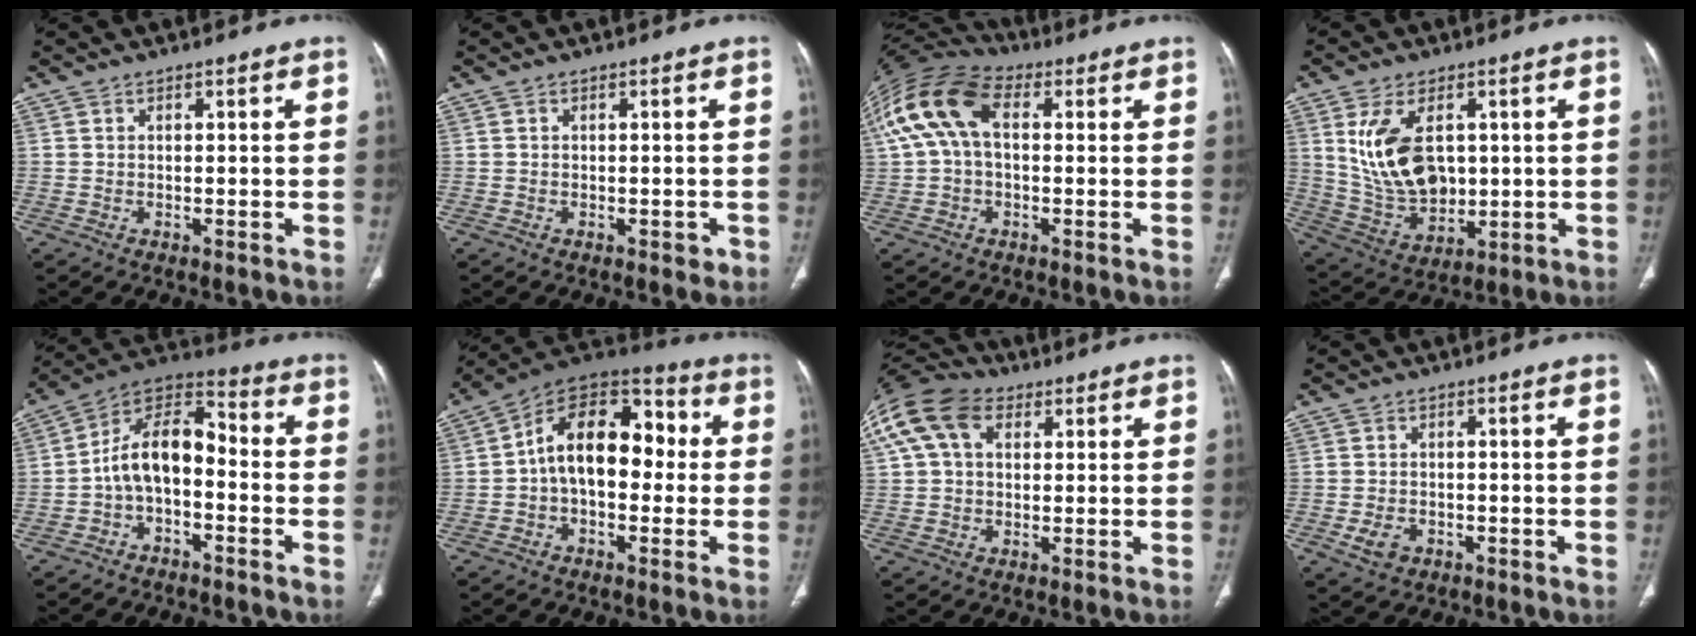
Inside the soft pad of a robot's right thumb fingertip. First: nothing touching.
{"total": 1.1, "force": [-0.5, 0.8, 0.7], "torque": [-0.005, 0.000, -0.003]}
{"total": 14.4, "force": [2.6, 8.8, 11.1], "torque": [-0.234, 0.044, 0.041]}
{"total": 13.8, "force": [2.9, 8.7, 10.4], "torque": [-0.178, -0.013, 0.074]}
{"total": 11.2, "force": [-2.5, 6.4, 8.8], "torque": [-0.142, 0.064, -0.056]}
{"total": 16.1, "force": [0.2, 10.1, 12.5], "torque": [-0.167, 0.049, -0.010]}
{"total": 14.4, "force": [5.0, 9.9, 9.3], "torque": [-0.202, 0.035, 0.086]}
{"total": 3.4, "force": [-1.3, 2.5, 1.8], "torque": [-0.033, 0.002, -0.017]}